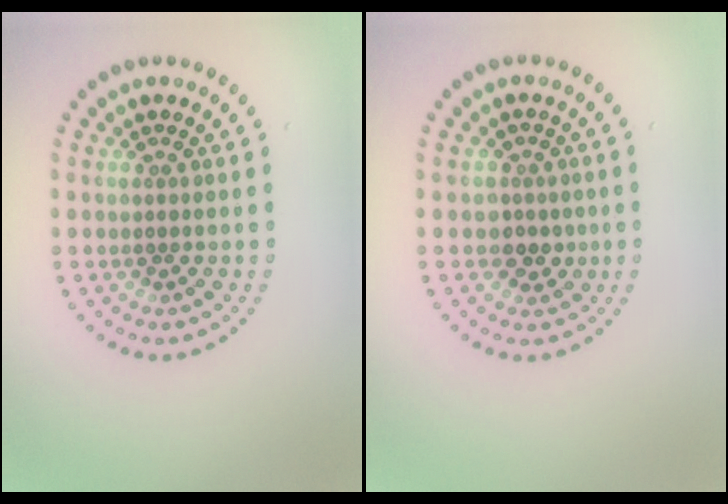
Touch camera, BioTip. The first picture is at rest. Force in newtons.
{"total": 2.1, "press": 1.8, "slide": 1.1}